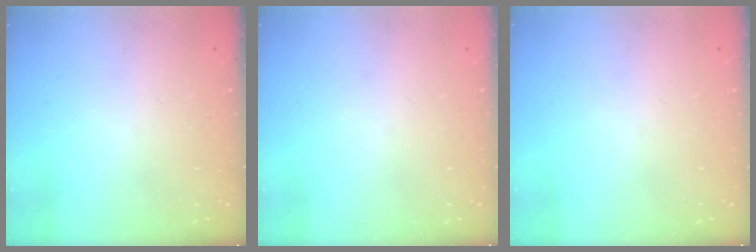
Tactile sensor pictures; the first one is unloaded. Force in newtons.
{"total": 9.9, "press": 2.5, "slide": 9.6}
{"total": 9.9, "press": 2.5, "slide": 9.6}